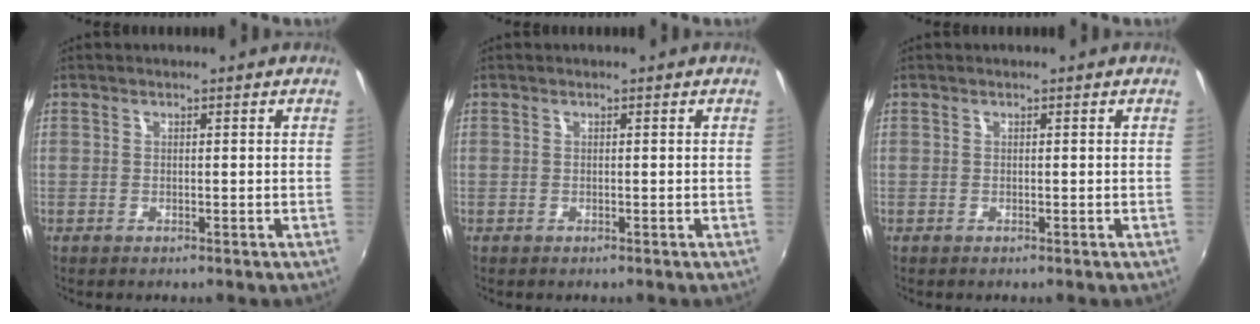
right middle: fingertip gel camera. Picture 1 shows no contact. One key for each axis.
{"total": 0.0}
{"total": 0.0}